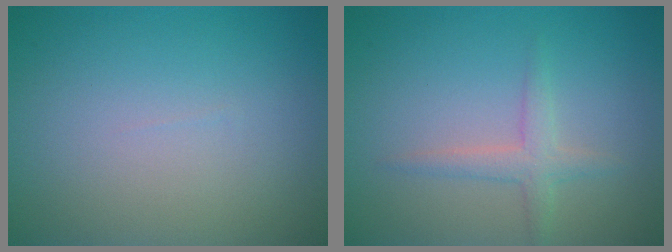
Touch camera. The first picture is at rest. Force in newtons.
{"total": 1.9, "press": 1.9, "slide": 0.2}